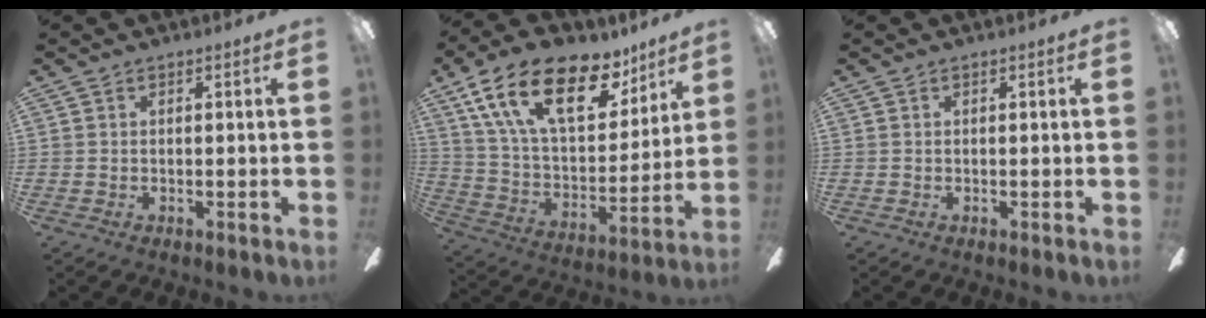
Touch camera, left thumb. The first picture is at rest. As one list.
[{"total": 24.0, "force": [13.4, 12.1, 15.9], "torque": [-0.283, -0.059, 0.235]}, {"total": 0.0}]